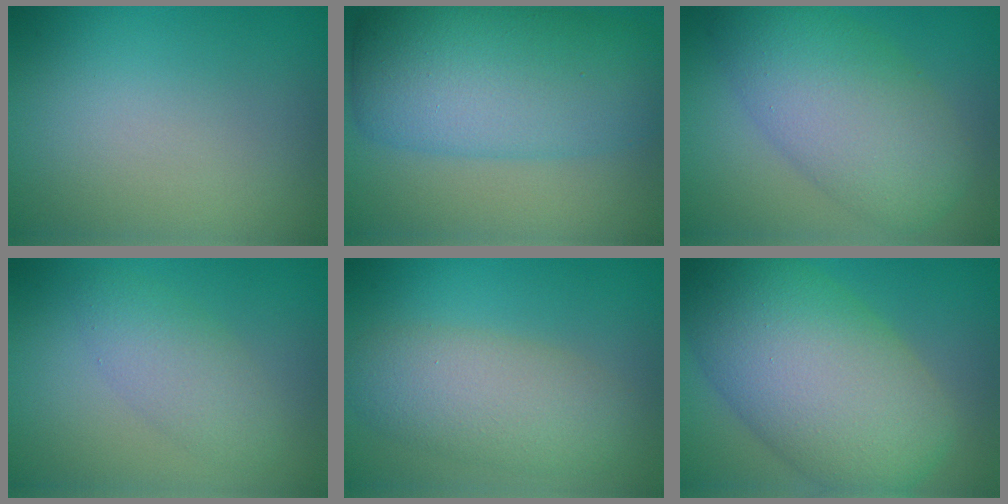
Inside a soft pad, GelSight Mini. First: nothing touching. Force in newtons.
{"total": 10.2, "press": 10.2, "slide": 0.3}
{"total": 8.0, "press": 8.0, "slide": 0.3}
{"total": 3.0, "press": 3.0, "slide": 0.1}
{"total": 5.3, "press": 5.3, "slide": 0.4}
{"total": 12.2, "press": 12.2, "slide": 0.5}